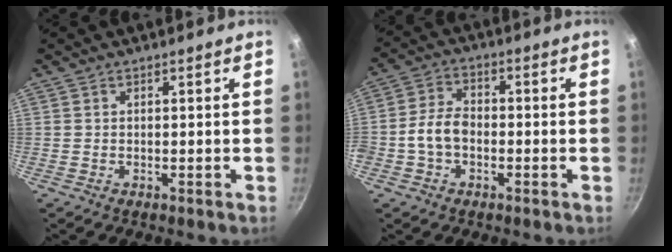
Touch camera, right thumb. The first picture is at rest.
{"total": 6.2, "force": [-1.7, 4.4, 4.1], "torque": [-0.066, 0.027, -0.042]}